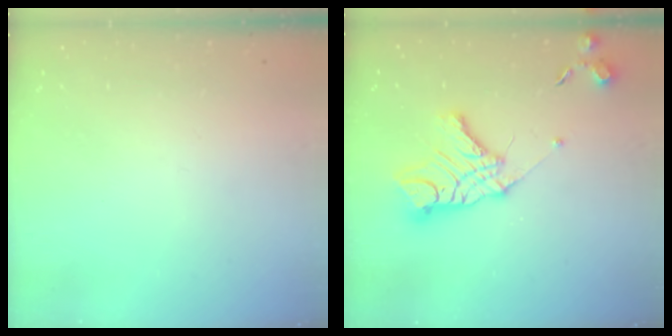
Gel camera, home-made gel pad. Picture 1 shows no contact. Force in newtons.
{"total": 14.7, "press": 14.7, "slide": 1.2}